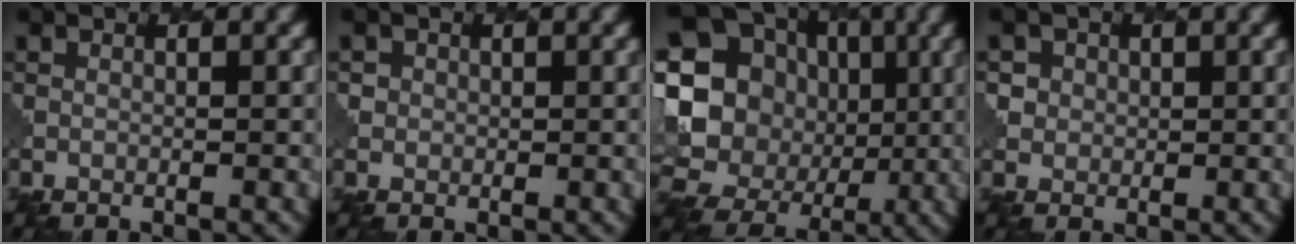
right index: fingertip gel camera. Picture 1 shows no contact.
{"total": 1.4, "force": [0.6, 1.3, -0.1], "torque": [0.008, 0.002, 0.002]}
{"total": 20.7, "force": [-1.0, 19.3, 7.4], "torque": [-0.170, 0.011, -0.047]}
{"total": 3.0, "force": [1.5, 2.5, 0.4], "torque": [-0.009, 0.005, 0.021]}